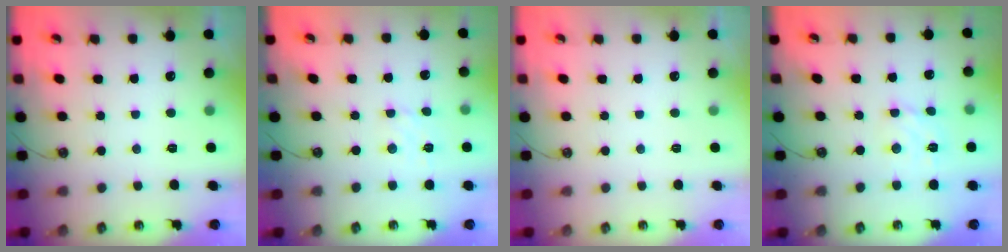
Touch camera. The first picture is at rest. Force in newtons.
{"total": 2.9, "press": 2.9, "slide": 0.5}
{"total": 0.0}
{"total": 3.5, "press": 3.5, "slide": 0.2}